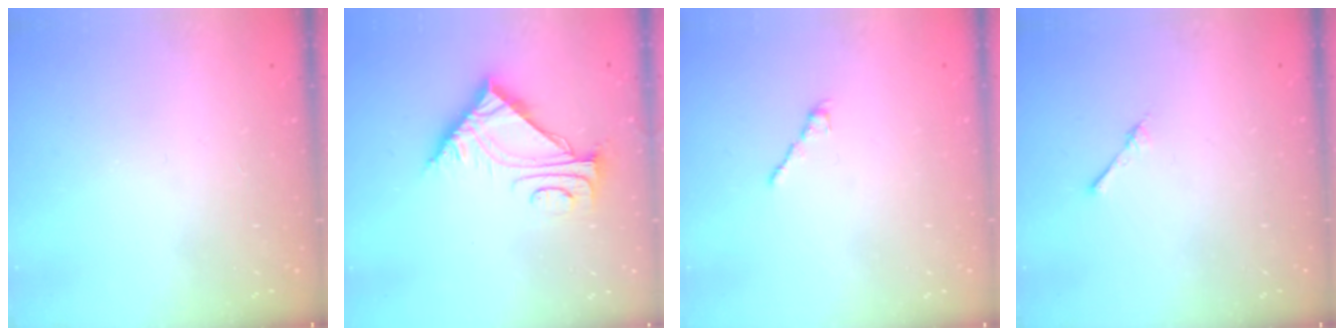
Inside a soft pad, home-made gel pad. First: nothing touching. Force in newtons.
{"total": 7.7, "press": 7.7, "slide": 0.4}
{"total": 1.7, "press": 1.5, "slide": 0.6}
{"total": 2.4, "press": 2.4, "slide": 0.3}